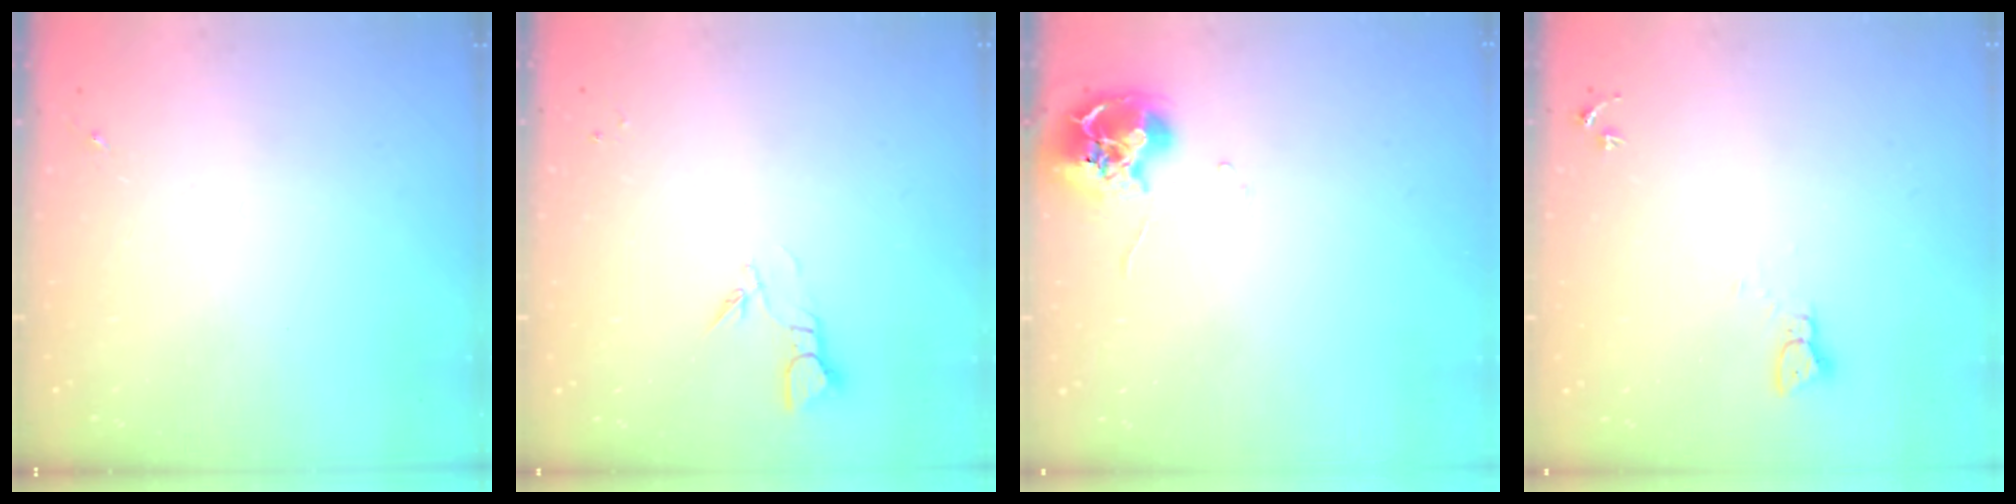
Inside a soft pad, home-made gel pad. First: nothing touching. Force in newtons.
{"total": 3.2, "press": 3.1, "slide": 0.3}
{"total": 9.6, "press": 9.5, "slide": 0.6}
{"total": 2.3, "press": 2.3, "slide": 0.3}